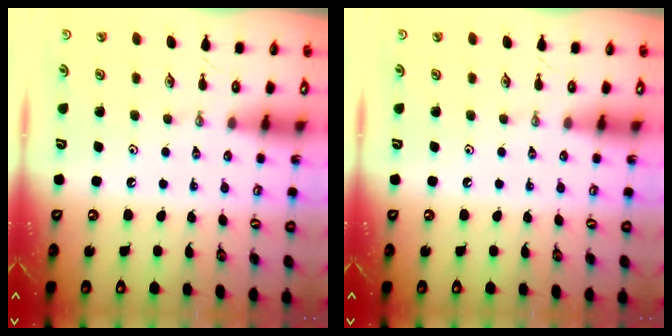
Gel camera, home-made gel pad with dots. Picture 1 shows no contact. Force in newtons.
{"total": 0.0}